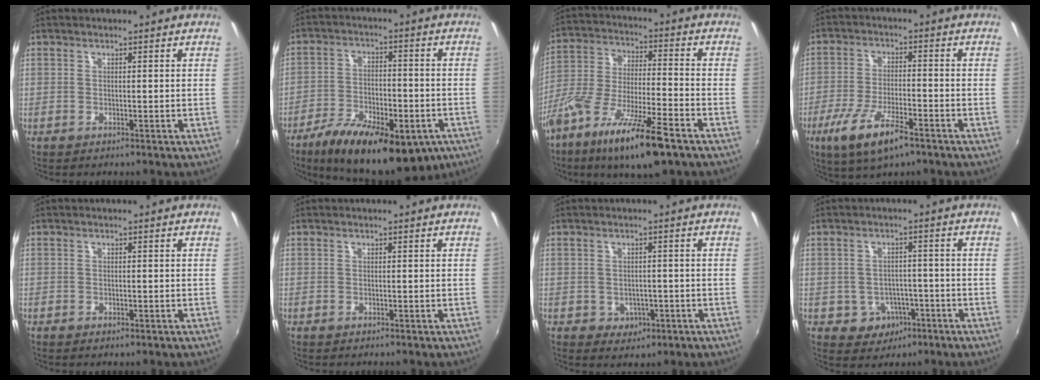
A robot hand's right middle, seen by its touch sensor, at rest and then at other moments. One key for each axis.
{"total": 21.3, "fx": -12.9, "fy": 8.8, "fz": 14.5, "tx": -0.265, "ty": -0.040, "tz": -0.194}
{"total": 17.3, "fx": -10.7, "fy": 3.5, "fz": 13.2, "tx": -0.262, "ty": -0.047, "tz": -0.198}
{"total": 10.8, "fx": -6.2, "fy": 3.1, "fz": 8.2, "tx": -0.179, "ty": -0.024, "tz": -0.114}
{"total": 1.0, "fx": -0.6, "fy": 0.7, "fz": 0.5, "tx": -0.010, "ty": -0.005, "tz": -0.011}
{"total": 0.0}
{"total": 4.1, "fx": -1.0, "fy": 3.7, "fz": 1.5, "tx": -0.036, "ty": 0.001, "tz": -0.002}
{"total": 5.7, "fx": -2.4, "fy": 4.9, "fz": 1.5, "tx": -0.042, "ty": 0.009, "tz": -0.020}